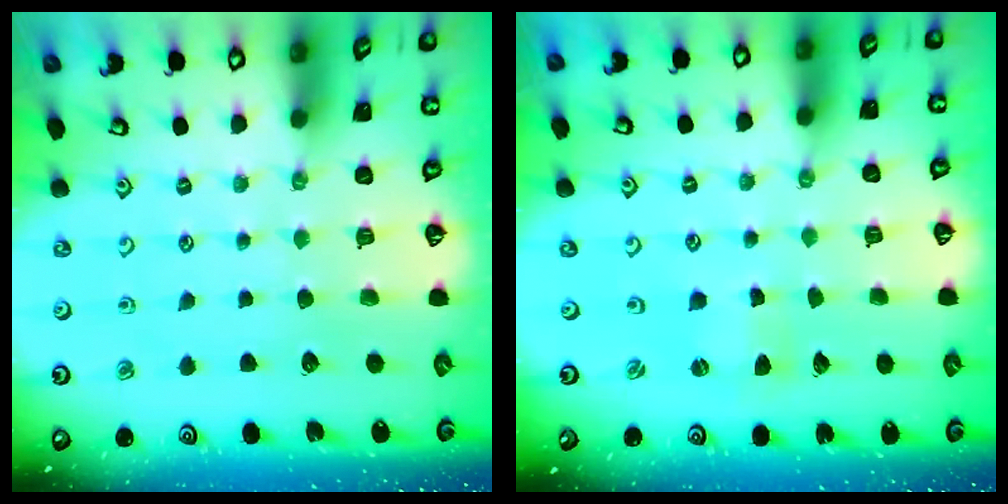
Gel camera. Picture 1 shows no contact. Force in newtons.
{"total": 0.7, "press": 0.7, "slide": 0.3}